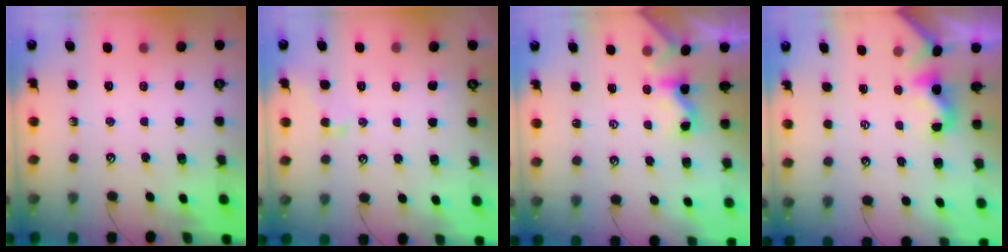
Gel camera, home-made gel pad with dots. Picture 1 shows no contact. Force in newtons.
{"total": 0.9, "press": 0.7, "slide": 0.6}
{"total": 1.2, "press": 1.1, "slide": 0.5}
{"total": 1.8, "press": 1.8, "slide": 0.5}